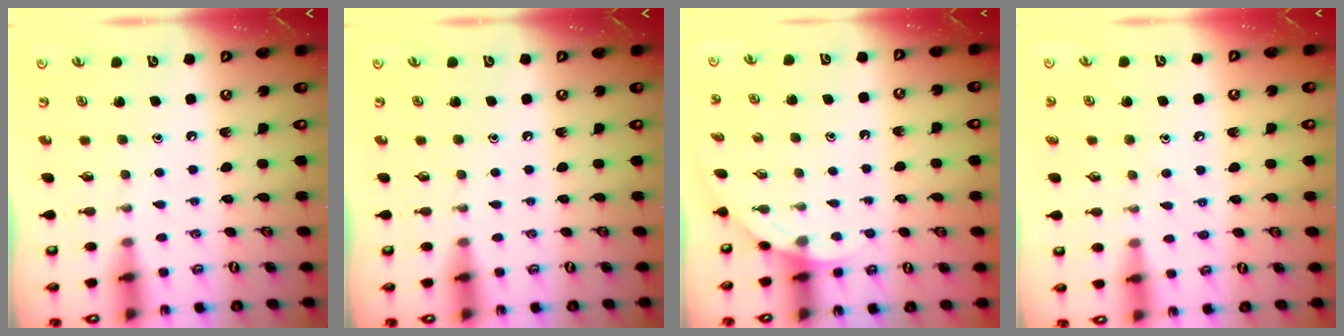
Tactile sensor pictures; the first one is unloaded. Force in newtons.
{"total": 0.0}
{"total": 2.0, "press": 2.0, "slide": 0.0}
{"total": 6.1, "press": 6.0, "slide": 0.7}